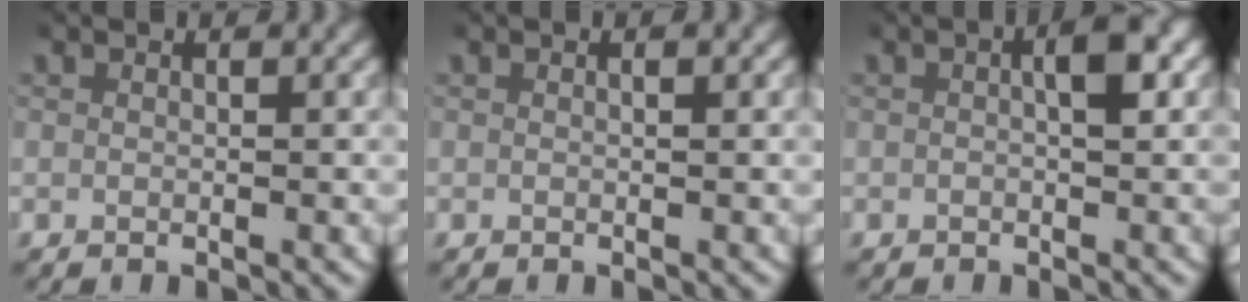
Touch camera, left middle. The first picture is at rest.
{"total": 0.0}
{"total": 2.8, "force": [0.3, 0.9, 2.7], "torque": [-0.039, 0.009, 0.003]}